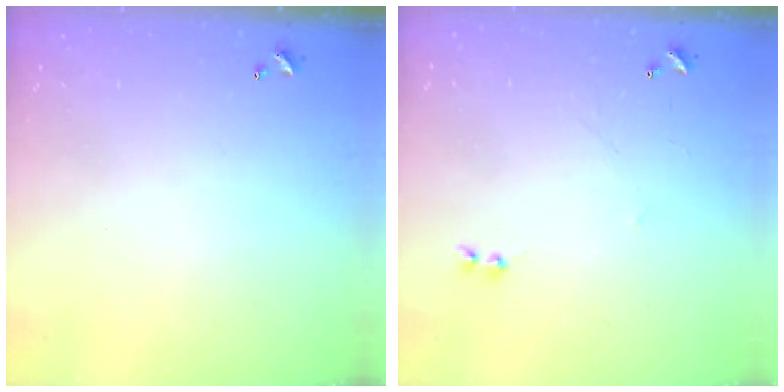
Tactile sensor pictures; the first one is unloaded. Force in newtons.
{"total": 1.2, "press": 1.2, "slide": 0.3}